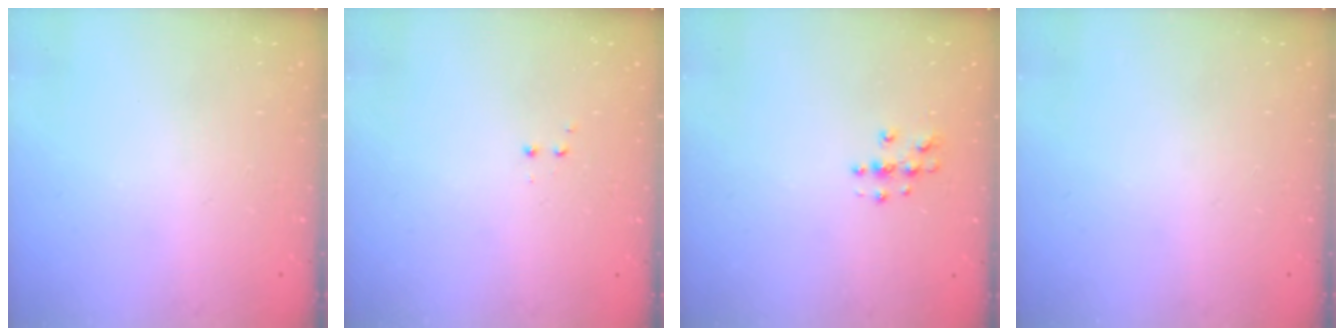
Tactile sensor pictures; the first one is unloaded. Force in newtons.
{"total": 1.2, "press": 1.1, "slide": 0.5}
{"total": 3.8, "press": 3.8, "slide": 0.3}
{"total": 0.0}